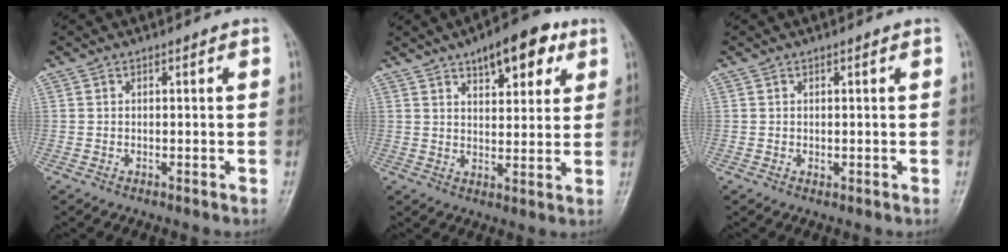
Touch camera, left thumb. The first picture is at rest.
{"total": 10.9, "force": [6.0, 5.0, 7.7], "torque": [-0.076, -0.018, 0.081]}
{"total": 0.6, "force": [0.1, 0.4, 0.5], "torque": [-0.005, -0.001, 0.004]}